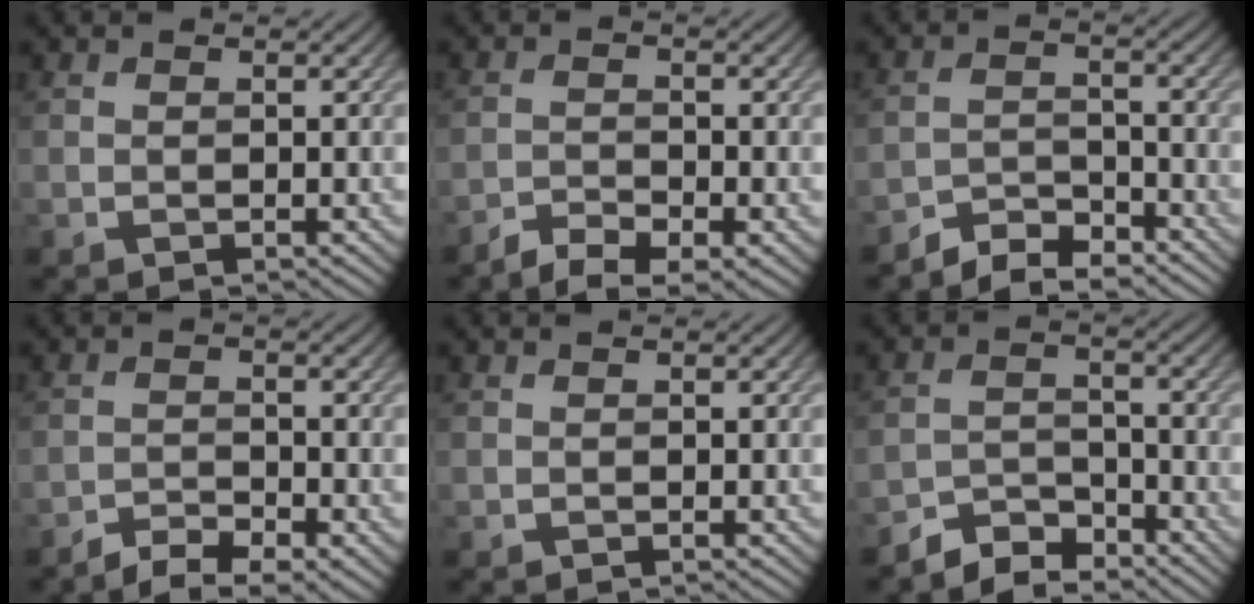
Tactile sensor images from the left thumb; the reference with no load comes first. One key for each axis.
{"total": 4.4, "fx": -3.3, "fy": 1.2, "fz": 2.6, "tx": -0.048, "ty": -0.006, "tz": -0.058}
{"total": 4.5, "fx": -4.2, "fy": 0.9, "fz": 1.1, "tx": -0.023, "ty": 0.001, "tz": -0.083}
{"total": 4.3, "fx": -3.3, "fy": 1.2, "fz": 2.5, "tx": -0.045, "ty": -0.003, "tz": -0.056}
{"total": 0.0}
{"total": 4.4, "fx": -4.1, "fy": 1.3, "fz": 0.9, "tx": -0.017, "ty": 0.003, "tz": -0.086}